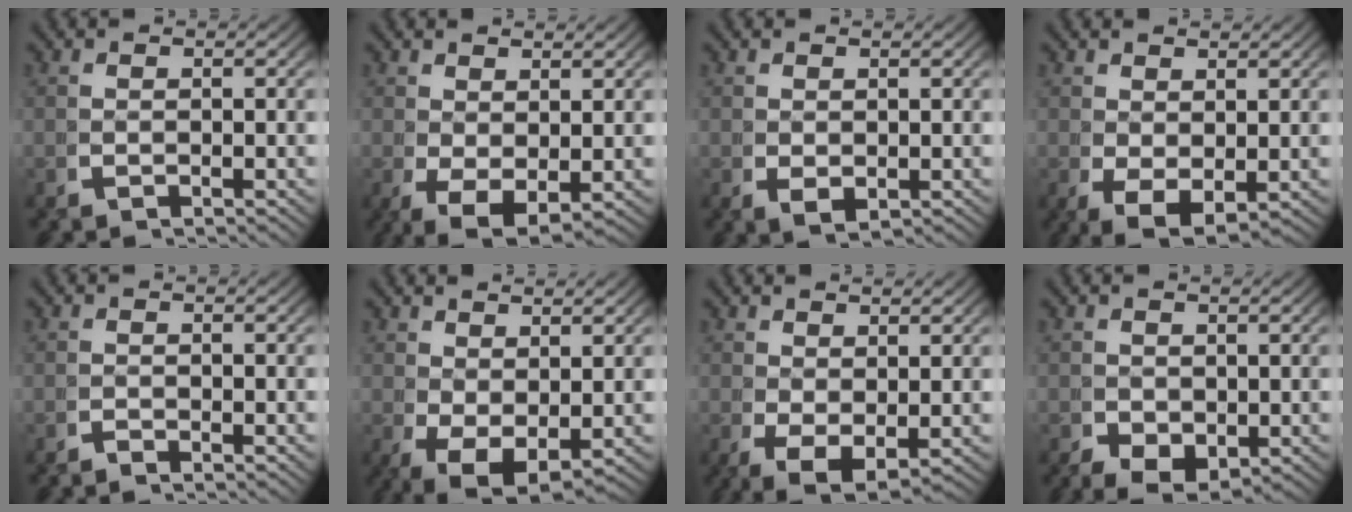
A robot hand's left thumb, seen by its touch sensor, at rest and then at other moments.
{"total": 4.6, "force": [-1.5, 2.9, 3.3], "torque": [-0.071, -0.037, 0.003]}
{"total": 1.4, "force": [0.3, 0.9, 1.0], "torque": [-0.026, -0.014, 0.019]}
{"total": 3.9, "force": [-0.9, 2.6, 2.8], "torque": [-0.062, -0.033, 0.010]}
{"total": 0.5, "force": [-0.5, -0.1, 0.0], "torque": [0.000, -0.004, -0.013]}
{"total": 5.9, "force": [-1.6, 4.0, 4.0], "torque": [-0.090, -0.045, 0.002]}
{"total": 4.4, "force": [-1.3, 2.8, 3.1], "torque": [-0.068, -0.036, 0.006]}
{"total": 4.2, "force": [-1.0, 3.2, 2.5], "torque": [-0.049, -0.033, 0.003]}